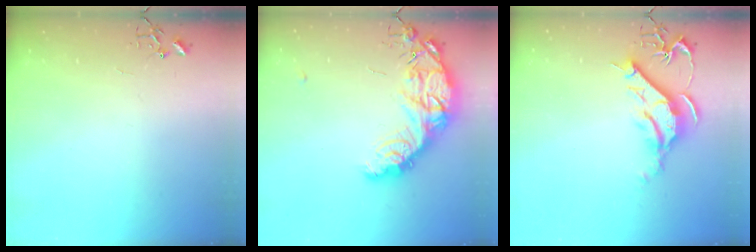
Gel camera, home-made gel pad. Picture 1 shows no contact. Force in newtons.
{"total": 17.0, "press": 16.9, "slide": 1.3}
{"total": 12.1, "press": 12.0, "slide": 1.4}